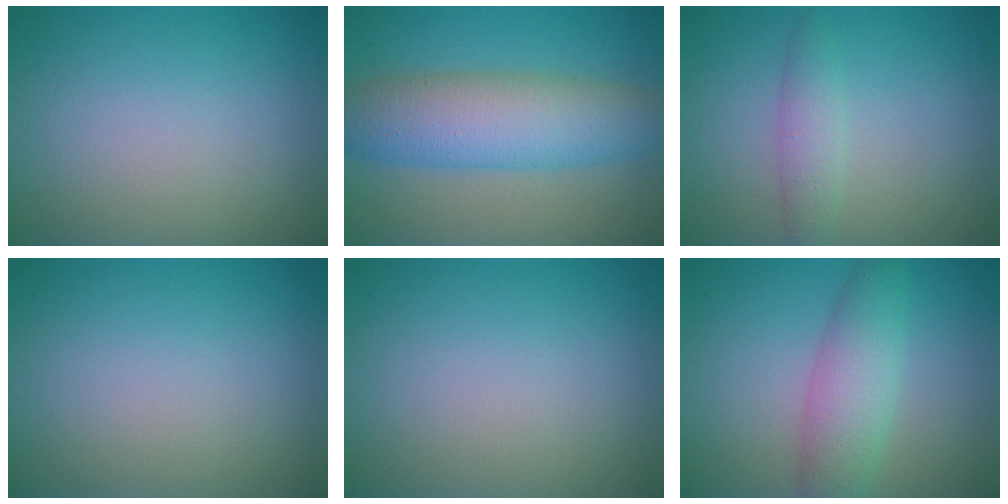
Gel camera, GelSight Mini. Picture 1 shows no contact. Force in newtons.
{"total": 7.9, "press": 7.9, "slide": 0.1}
{"total": 2.0, "press": 2.0, "slide": 0.1}
{"total": 0.0}
{"total": 0.0}
{"total": 4.5, "press": 4.5, "slide": 0.0}